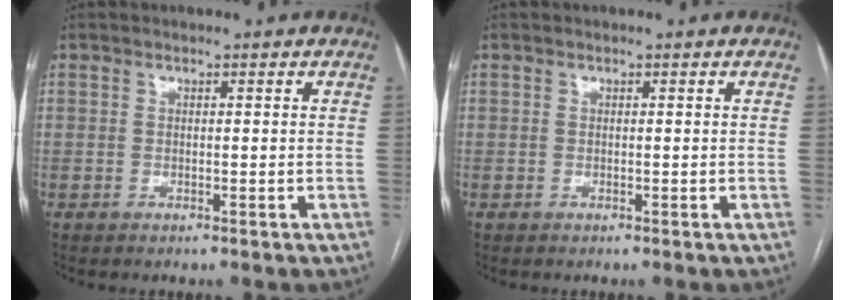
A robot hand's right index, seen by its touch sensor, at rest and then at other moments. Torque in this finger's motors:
{"motor_torque": [0.00, 0.00, 0.00, 0.00]}